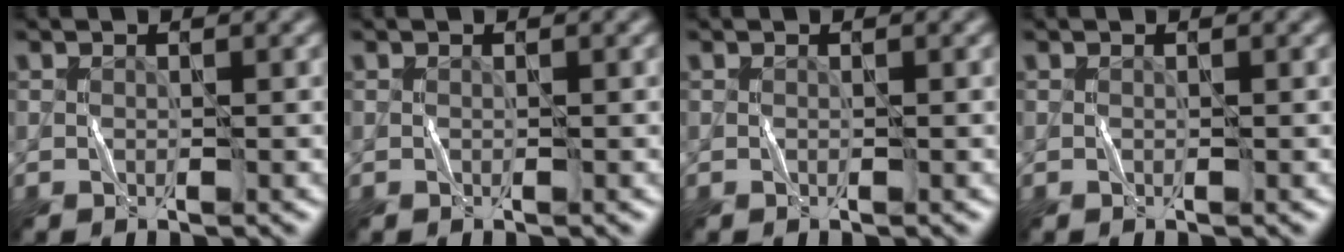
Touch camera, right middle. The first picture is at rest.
{"total": 0.0}
{"total": 0.0}
{"total": 0.0}